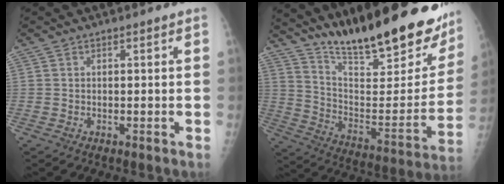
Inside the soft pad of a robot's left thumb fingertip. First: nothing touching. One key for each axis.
{"total": 28.4, "fx": 21.9, "fy": 6.8, "fz": 16.7, "tx": -0.222, "ty": -0.111, "tz": 0.327}